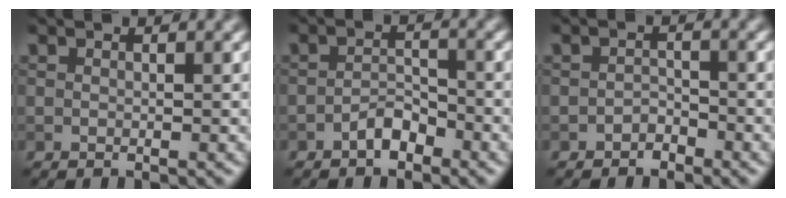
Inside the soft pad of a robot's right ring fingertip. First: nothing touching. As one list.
[{"total": 2.0, "force": [-1.5, 0.9, 1.0], "torque": [-0.017, 0.009, -0.030]}, {"total": 1.3, "force": [-1.0, 0.7, 0.3], "torque": [-0.002, 0.007, -0.019]}]